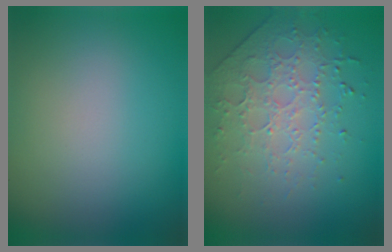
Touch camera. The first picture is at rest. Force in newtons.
{"total": 4.1, "press": 3.3, "slide": 2.4}